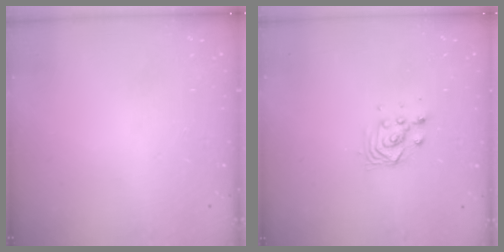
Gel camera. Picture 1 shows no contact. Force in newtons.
{"total": 2.9, "press": 2.8, "slide": 0.8}